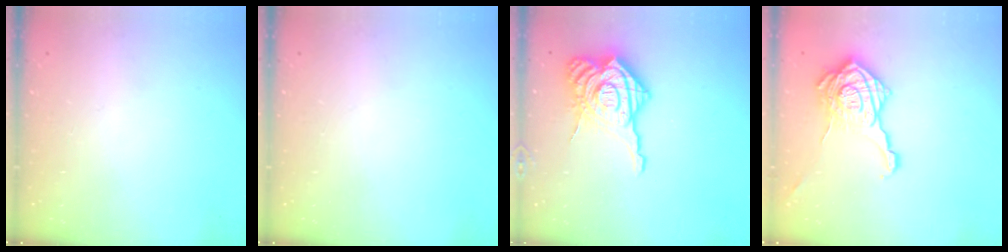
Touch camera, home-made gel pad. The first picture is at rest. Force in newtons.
{"total": 0.0}
{"total": 20.1, "press": 20.0, "slide": 2.1}
{"total": 20.0, "press": 19.9, "slide": 0.8}